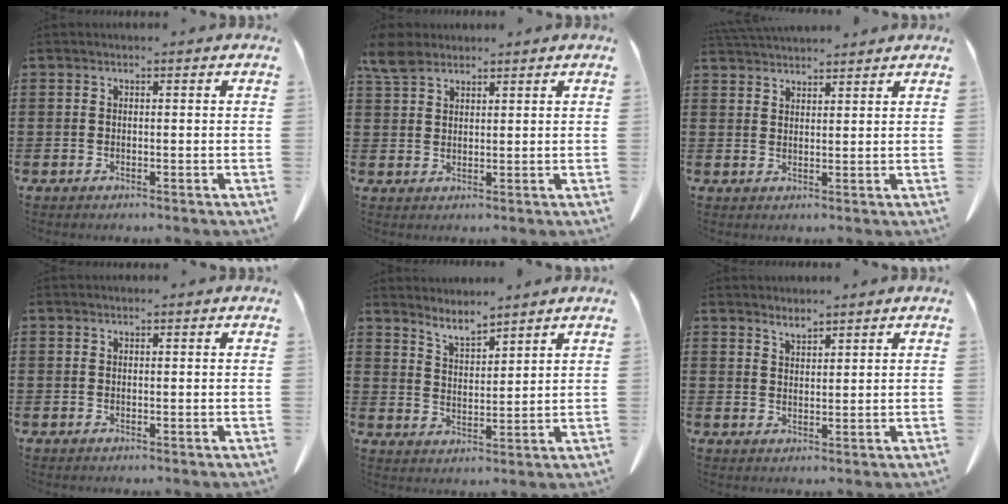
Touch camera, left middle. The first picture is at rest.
{"total": 4.9, "force": [3.7, 2.1, 2.3], "torque": [-0.058, 0.002, 0.072]}
{"total": 3.2, "force": [3.1, 0.3, 0.3], "torque": [-0.014, -0.006, 0.062]}
{"total": 0.0}
{"total": 4.0, "force": [3.9, -0.1, 0.7], "torque": [-0.026, -0.021, 0.070]}
{"total": 2.1, "force": [2.1, 0.1, 0.3], "torque": [-0.010, -0.002, 0.040]}